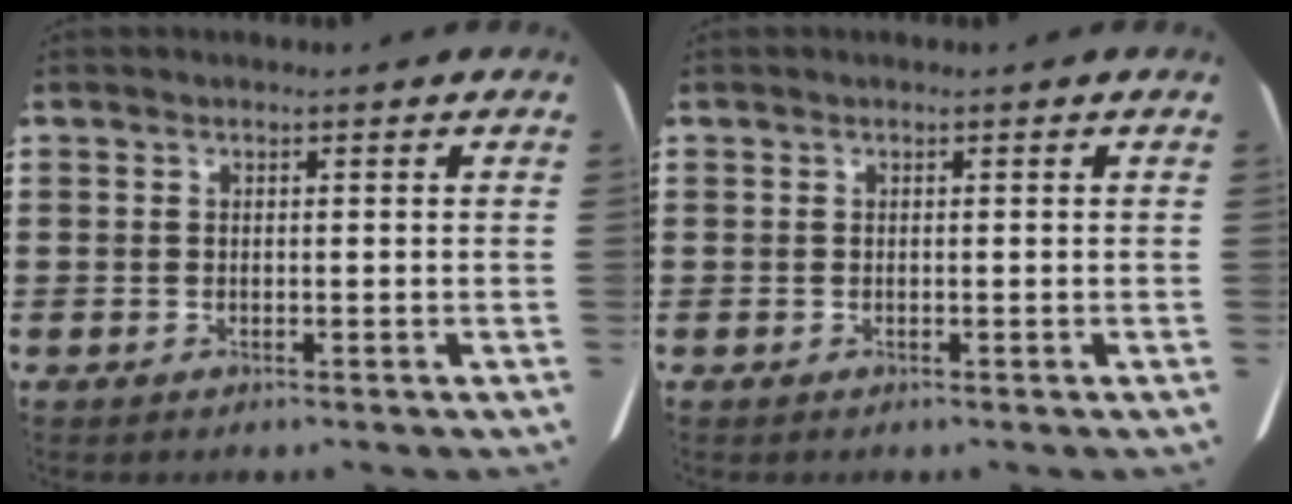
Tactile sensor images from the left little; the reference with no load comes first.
{"total": 0.0}